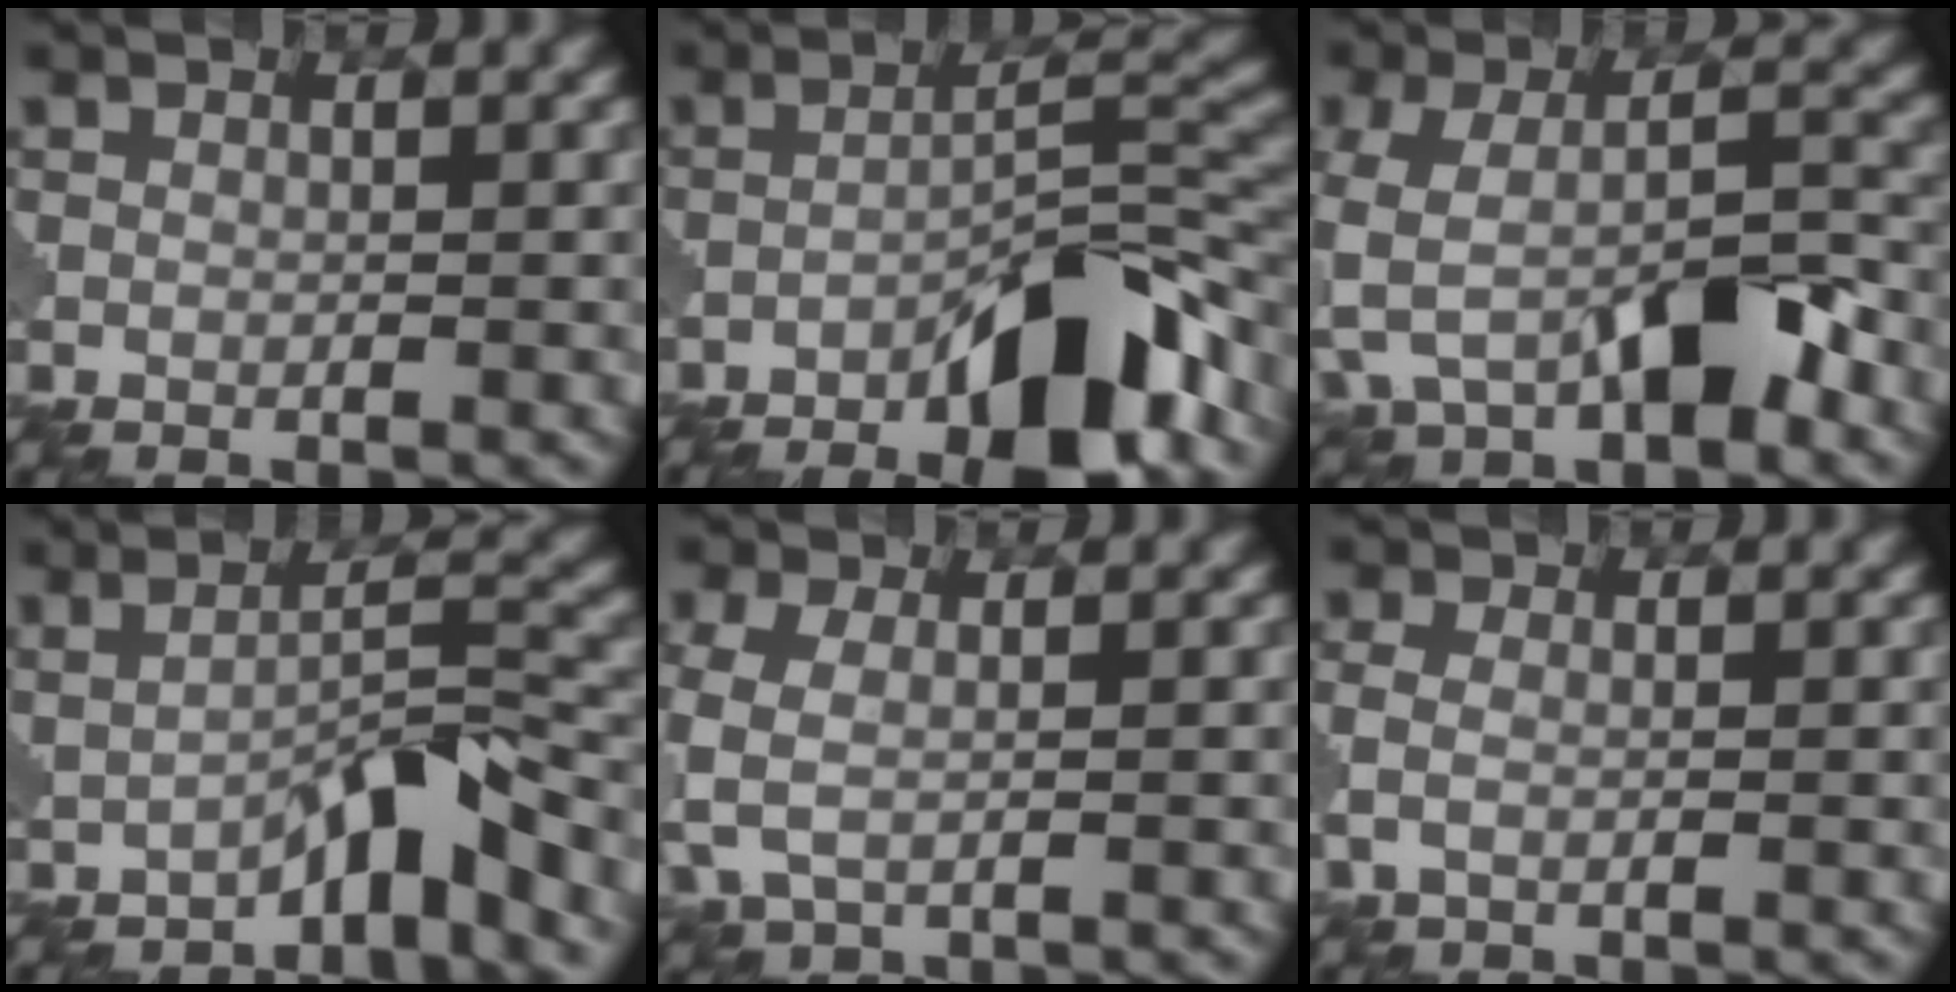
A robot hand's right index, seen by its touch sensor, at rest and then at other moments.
{"total": 11.2, "force": [-7.1, 3.2, 8.1], "torque": [-0.115, 0.012, -0.125]}
{"total": 8.4, "force": [-3.2, 4.2, 6.5], "torque": [-0.139, -0.002, -0.061]}
{"total": 4.2, "force": [-2.3, 0.6, 3.5], "torque": [-0.054, 0.015, -0.043]}
{"total": 4.1, "force": [-0.6, 2.5, 3.3], "torque": [-0.093, -0.002, -0.015]}
{"total": 2.0, "force": [-0.3, 1.2, 1.6], "torque": [-0.043, -0.001, -0.011]}